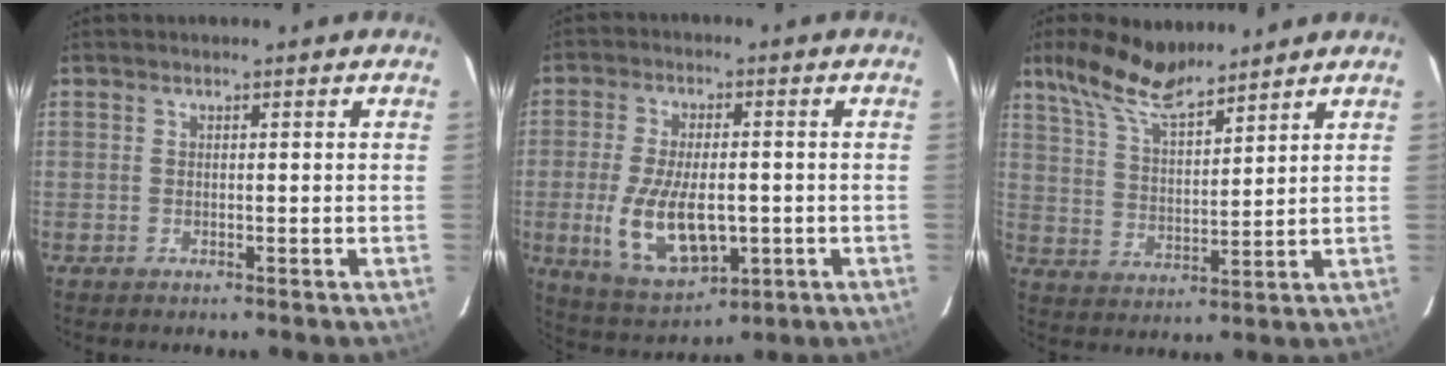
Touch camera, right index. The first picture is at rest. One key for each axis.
{"total": 14.0, "fx": -2.7, "fy": 6.9, "fz": 11.9, "tx": -0.243, "ty": -0.021, "tz": -0.033}
{"total": 10.7, "fx": 8.7, "fy": 2.7, "fz": 5.5, "tx": -0.112, "ty": 0.014, "tz": 0.171}